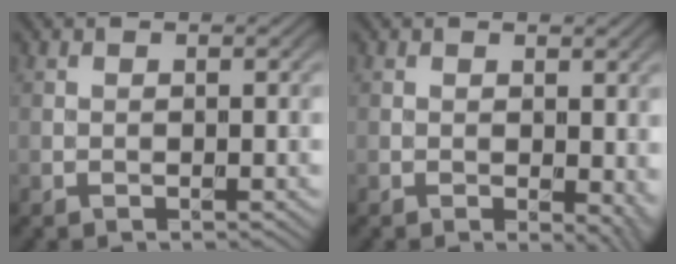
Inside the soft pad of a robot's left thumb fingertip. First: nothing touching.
{"total": 3.2, "force": [-0.1, 1.7, 2.7], "torque": [-0.026, -0.008, 0.000]}